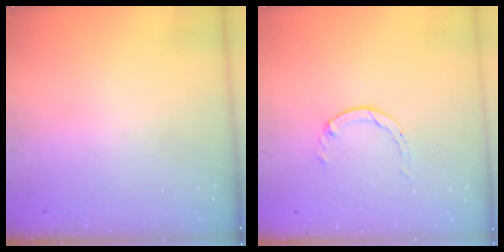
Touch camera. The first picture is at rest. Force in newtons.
{"total": 0.0}